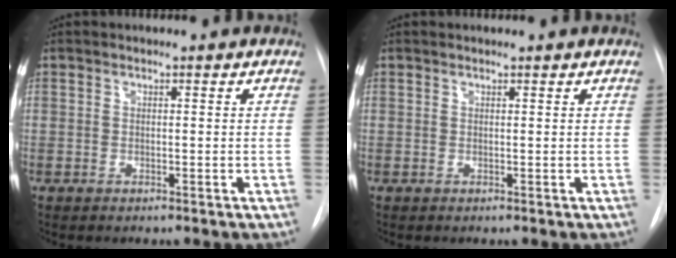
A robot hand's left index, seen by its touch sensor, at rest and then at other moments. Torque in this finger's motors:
{"motor_torque": [0.11, -0.09, -0.10, -0.01]}